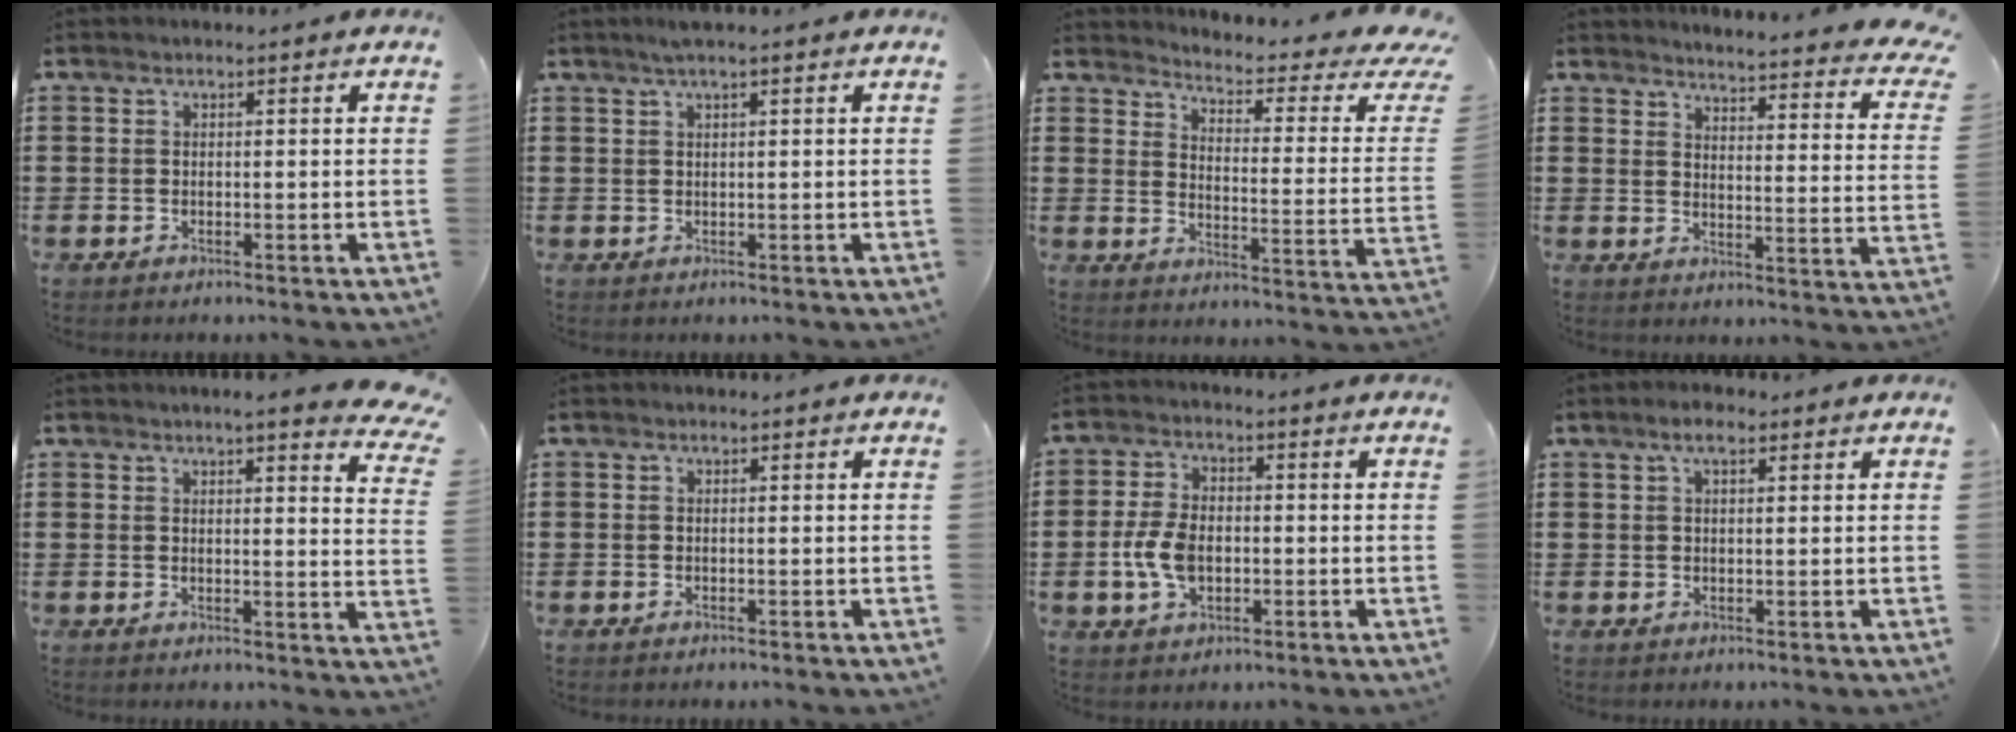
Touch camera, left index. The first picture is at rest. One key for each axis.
{"total": 1.5, "fx": 1.0, "fy": -0.1, "fz": 1.1, "tx": -0.022, "ty": 0.002, "tz": 0.017}
{"total": 3.4, "fx": 2.7, "fy": -0.1, "fz": 2.1, "tx": -0.041, "ty": -0.036, "tz": 0.034}
{"total": 3.8, "fx": 3.5, "fy": -0.3, "fz": 1.4, "tx": -0.040, "ty": -0.036, "tz": 0.054}
{"total": 4.3, "fx": 3.7, "fy": -0.4, "fz": 2.2, "tx": -0.042, "ty": -0.020, "tz": 0.060}
{"total": 0.0}
{"total": 6.6, "fx": -1.0, "fy": 4.2, "fz": 5.1, "tx": -0.125, "ty": 0.001, "tz": -0.026}
{"total": 3.0, "fx": 1.7, "fy": 1.0, "fz": 2.2, "tx": -0.048, "ty": 0.008, "tz": 0.030}